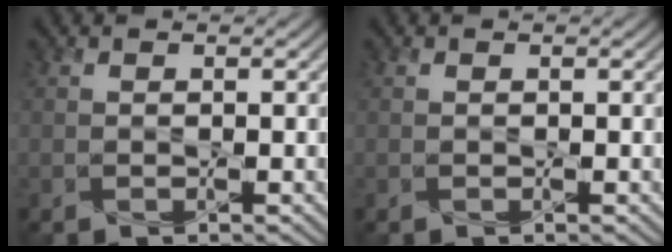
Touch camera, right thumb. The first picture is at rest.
{"total": 0.0}